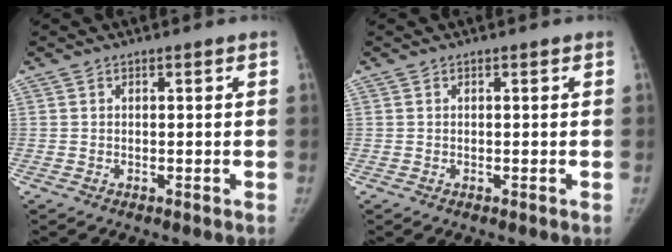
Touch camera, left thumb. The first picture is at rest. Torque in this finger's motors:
{"motor_torque": [-0.06, -0.02, 0.14, 0.19, 0.00]}